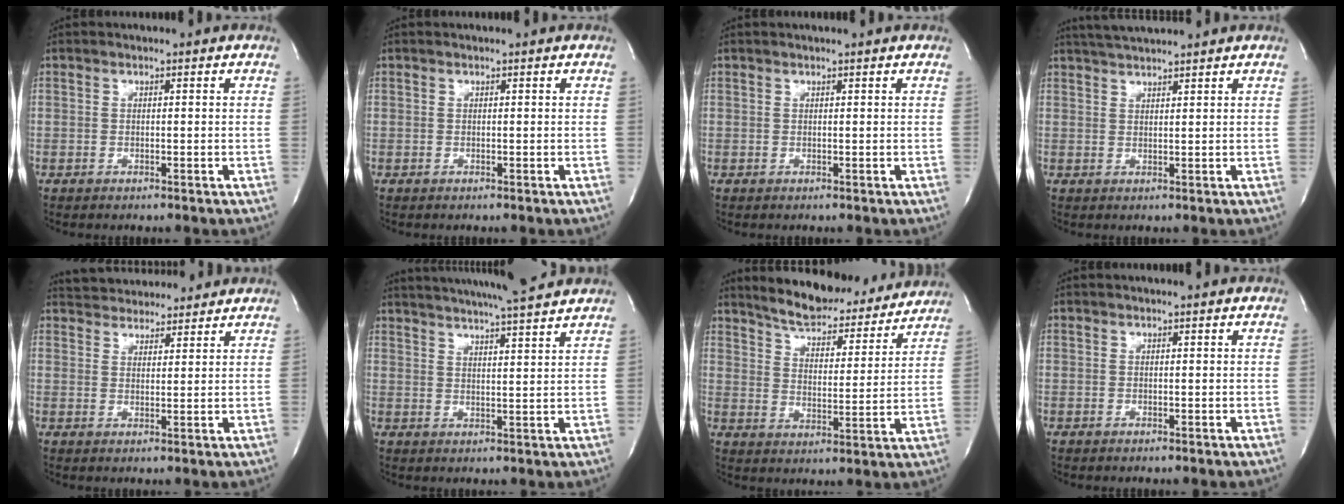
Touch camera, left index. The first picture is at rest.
{"total": 0.5, "force": [0.5, 0.0, 0.2], "torque": [-0.002, 0.003, 0.007]}
{"total": 2.2, "force": [2.0, 0.0, 1.0], "torque": [-0.011, 0.014, 0.024]}
{"total": 5.5, "force": [5.1, -0.4, 2.0], "torque": [-0.040, 0.024, 0.089]}
{"total": 10.3, "force": [9.7, 2.7, 2.1], "torque": [-0.026, 0.021, 0.139]}
{"total": 17.1, "force": [15.6, 0.2, 7.0], "torque": [-0.124, 0.006, 0.213]}
{"total": 17.8, "force": [16.4, 4.2, 5.5], "torque": [-0.072, -0.010, 0.227]}
{"total": 1.3, "force": [1.2, 0.0, 0.6], "torque": [-0.006, 0.010, 0.017]}